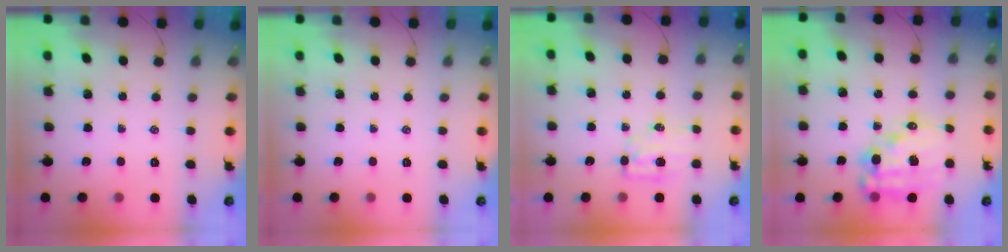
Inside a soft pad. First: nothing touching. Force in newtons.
{"total": 0.0}
{"total": 5.7, "press": 5.6, "slide": 1.0}
{"total": 16.1, "press": 15.7, "slide": 3.5}